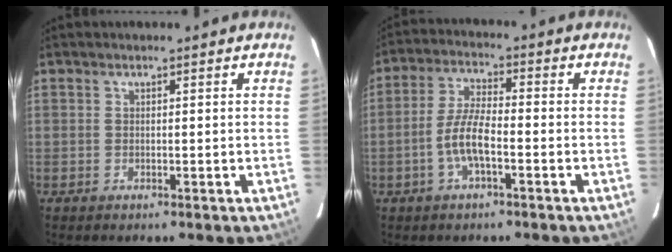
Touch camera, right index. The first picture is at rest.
{"total": 6.7, "force": [-2.6, 1.7, 5.9], "torque": [-0.125, 0.005, -0.050]}